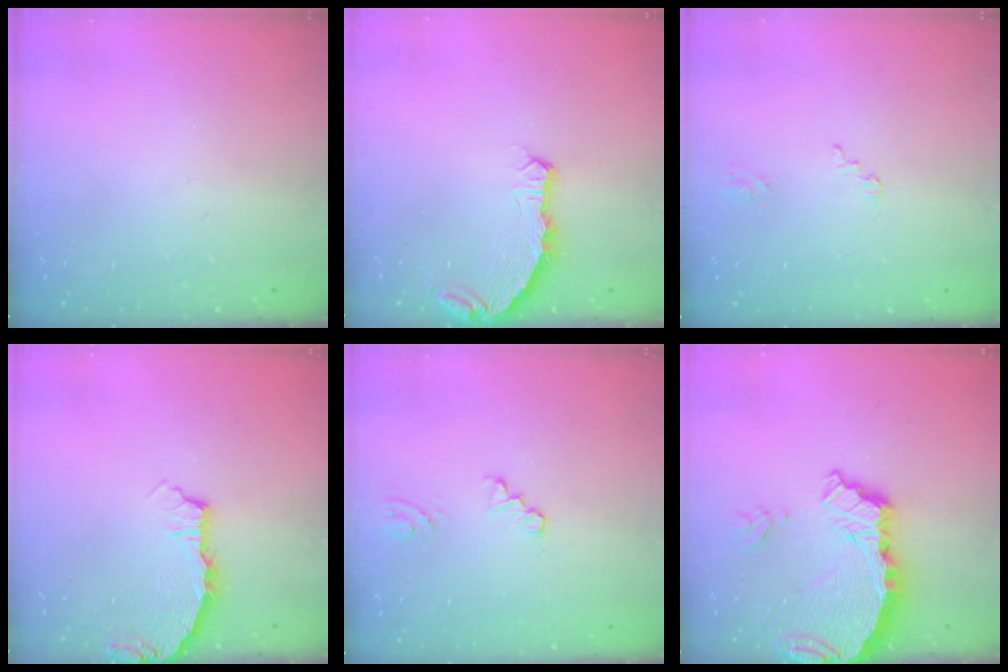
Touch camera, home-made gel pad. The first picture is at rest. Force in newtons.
{"total": 7.0, "press": 5.4, "slide": 4.5}
{"total": 2.2, "press": 2.2, "slide": 0.2}
{"total": 4.2, "press": 4.2, "slide": 0.4}
{"total": 0.0}
{"total": 7.5, "press": 7.5, "slide": 0.7}